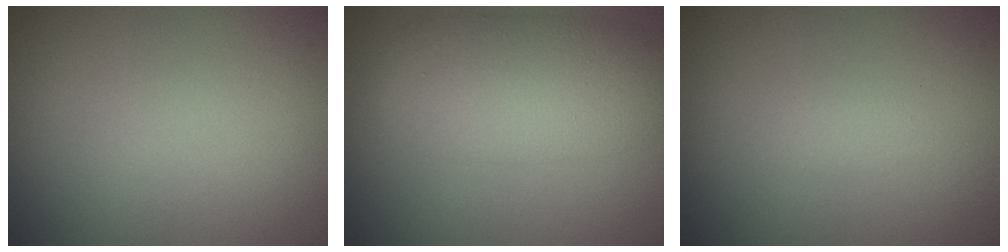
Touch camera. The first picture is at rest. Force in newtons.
{"total": 6.5, "press": 6.5, "slide": 0.1}
{"total": 0.9, "press": 0.9, "slide": 0.0}